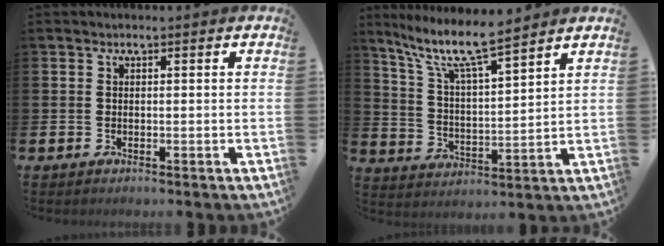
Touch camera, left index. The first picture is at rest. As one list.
[{"total": 9.1, "force": [7.9, 1.1, 4.4], "torque": [-0.108, -0.043, 0.134]}]